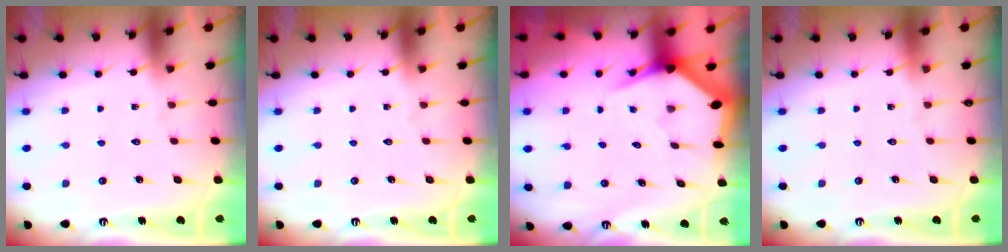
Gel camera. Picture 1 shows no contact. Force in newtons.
{"total": 0.0}
{"total": 4.9, "press": 4.9, "slide": 0.5}
{"total": 0.0}